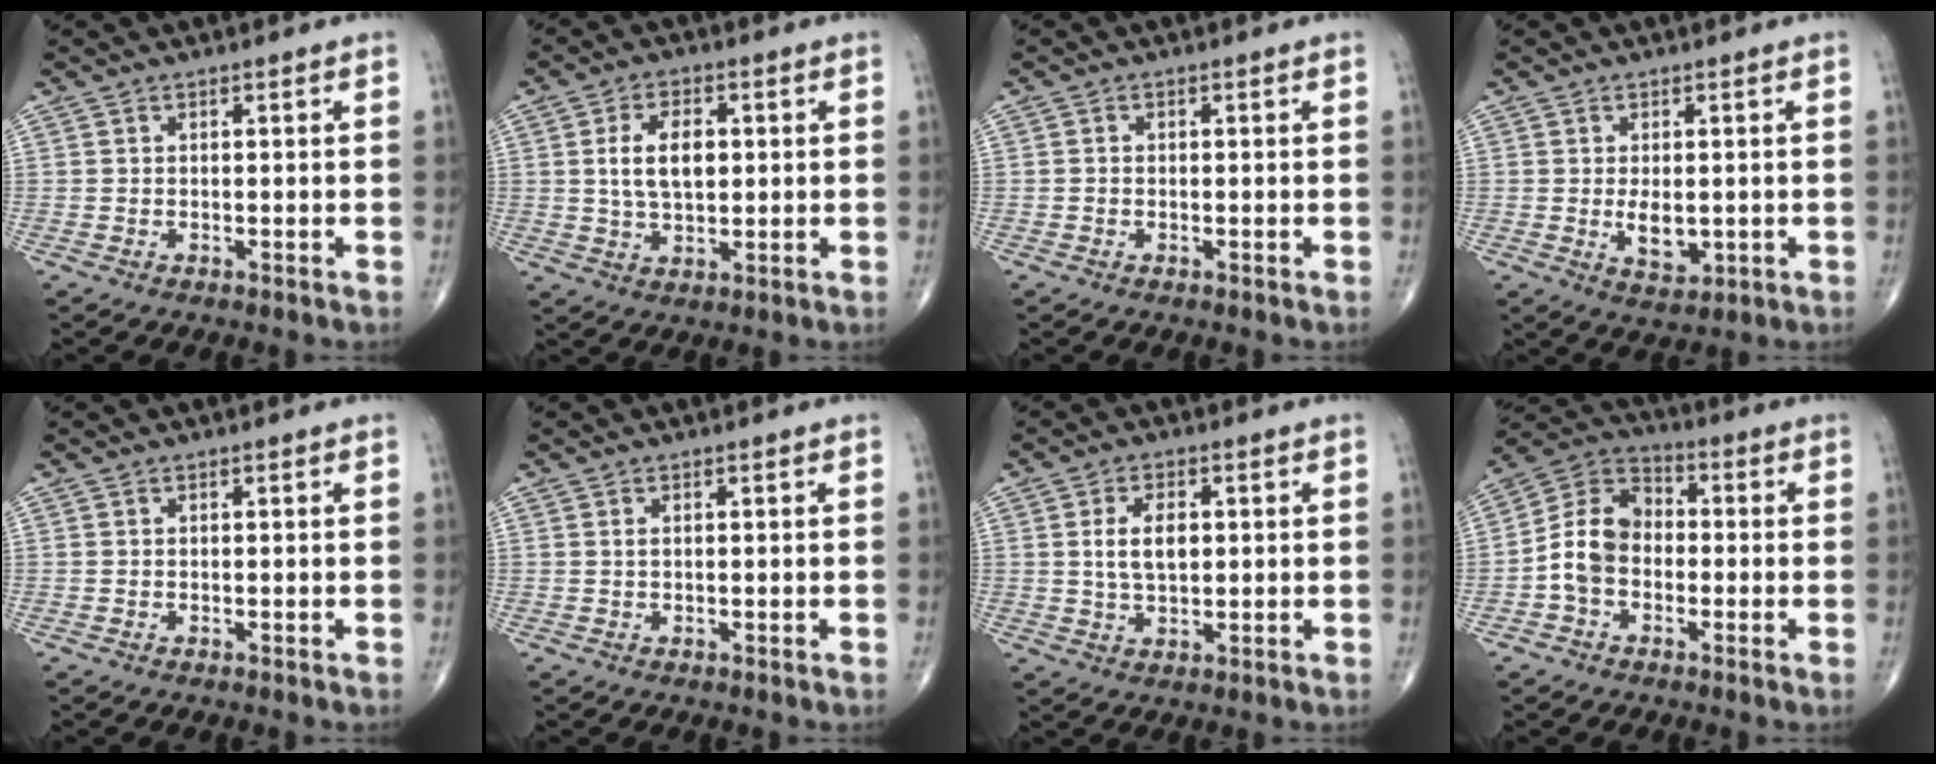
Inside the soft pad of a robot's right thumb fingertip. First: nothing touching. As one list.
[{"total": 8.5, "force": [1.3, 4.9, 6.8], "torque": [-0.112, -0.001, 0.026]}, {"total": 0.8, "force": [-0.1, 0.7, 0.4], "torque": [-0.005, 0.002, -0.002]}, {"total": 4.8, "force": [-0.3, 2.7, 4.0], "torque": [-0.058, -0.011, 0.004]}, {"total": 0.0}, {"total": 0.9, "force": [0.3, 0.5, 0.8], "torque": [-0.017, 0.004, 0.008]}, {"total": 6.5, "force": [1.0, 3.7, 5.2], "torque": [-0.088, -0.003, 0.020]}, {"total": 10.7, "force": [-1.7, 8.0, 6.8], "torque": [-0.113, 0.038, -0.046]}]